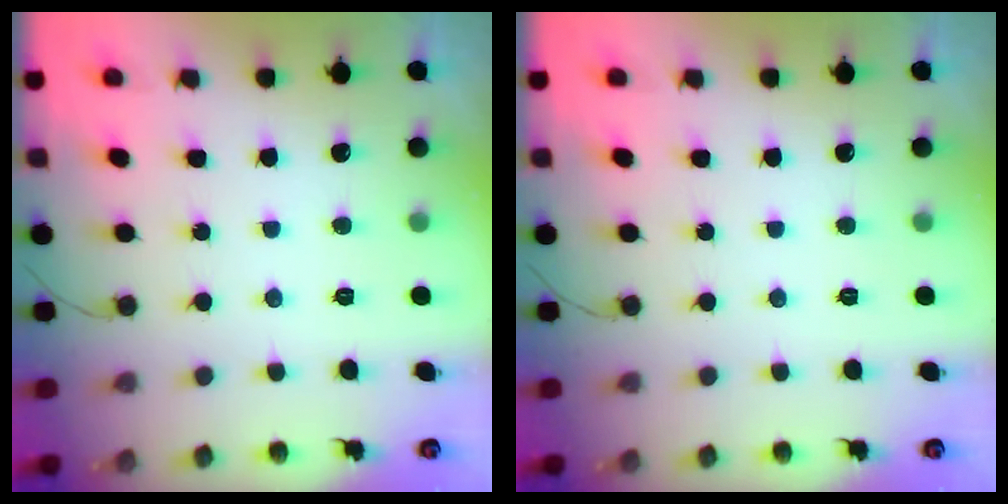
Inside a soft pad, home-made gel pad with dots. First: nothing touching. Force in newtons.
{"total": 0.0}